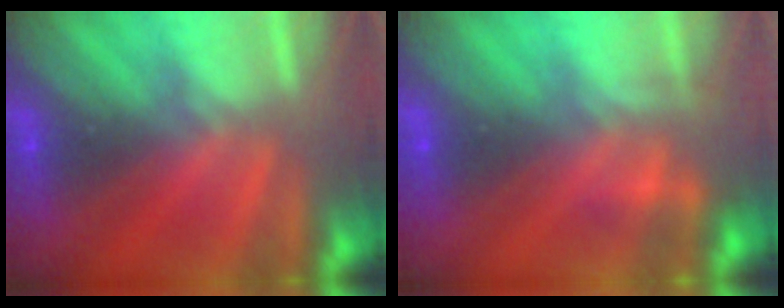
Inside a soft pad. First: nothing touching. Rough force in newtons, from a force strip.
{"total": 2.3}